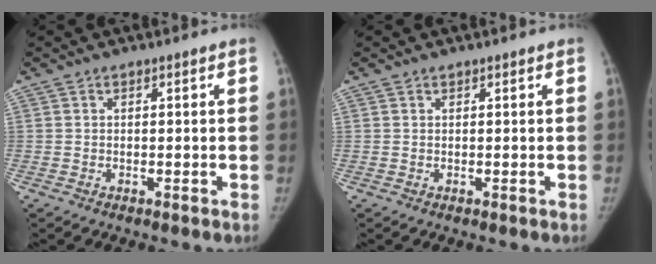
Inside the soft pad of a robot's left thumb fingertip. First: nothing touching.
{"total": 0.0}